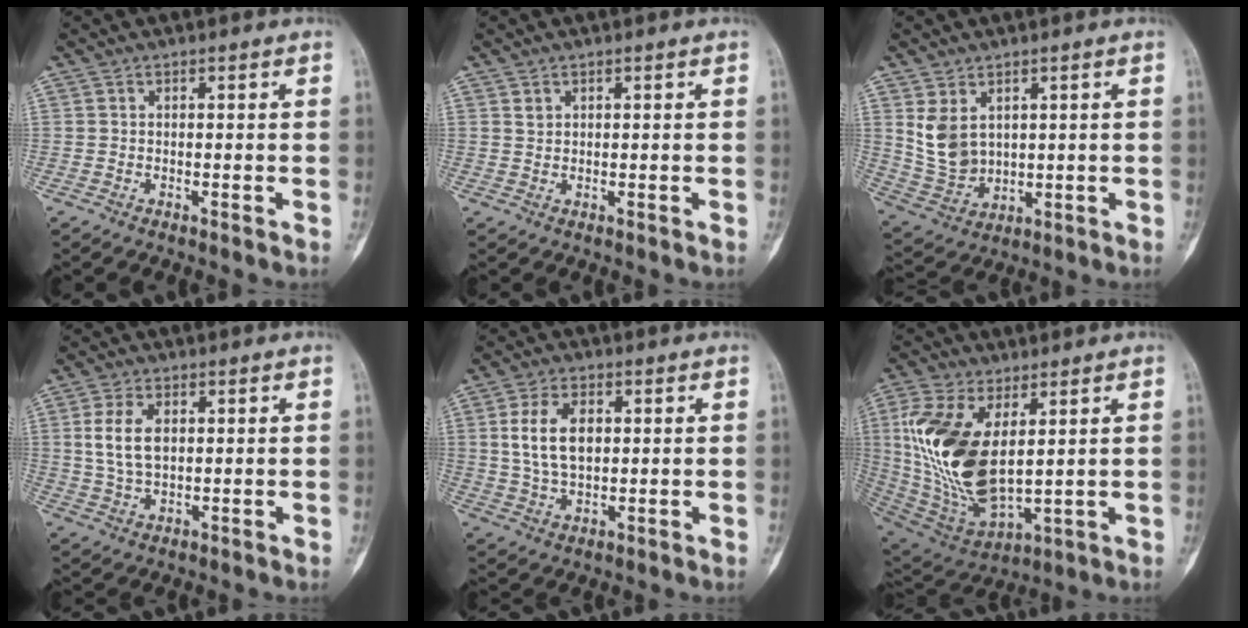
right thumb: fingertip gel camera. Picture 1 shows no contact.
{"total": 1.1, "force": [0.6, 0.8, 0.4], "torque": [0.002, -0.003, 0.012]}
{"total": 8.1, "force": [2.7, 5.8, 5.0], "torque": [-0.085, -0.015, 0.076]}
{"total": 7.1, "force": [1.3, 4.2, 5.6], "torque": [-0.108, -0.002, 0.028]}
{"total": 9.3, "force": [1.6, 5.6, 7.3], "torque": [-0.131, 0.001, 0.036]}
{"total": 20.7, "force": [3.8, 10.8, 17.2], "torque": [-0.348, -0.023, 0.087]}